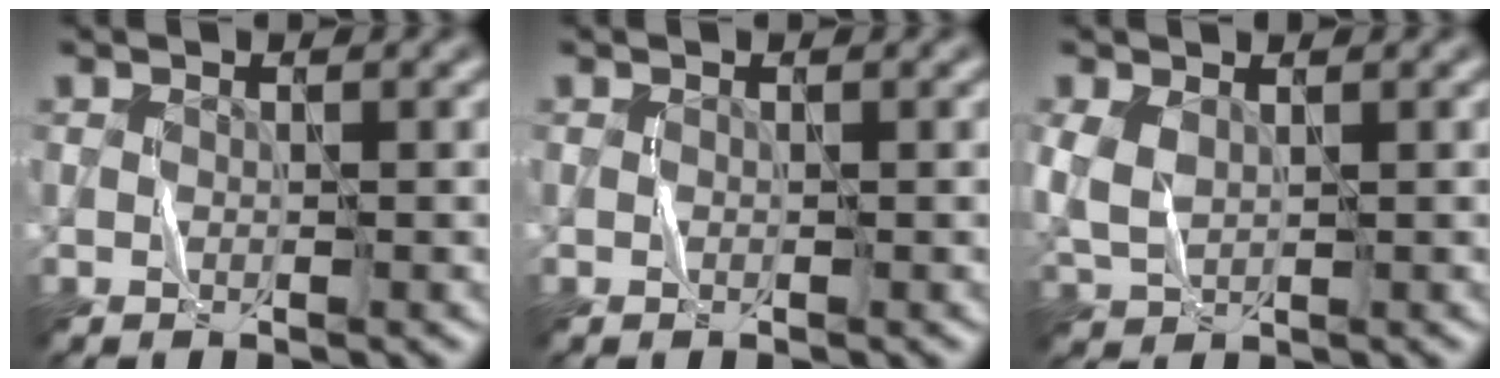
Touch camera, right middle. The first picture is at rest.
{"total": 0.0}
{"total": 2.8, "force": [0.9, 1.8, 2.0], "torque": [-0.061, 0.003, 0.022]}